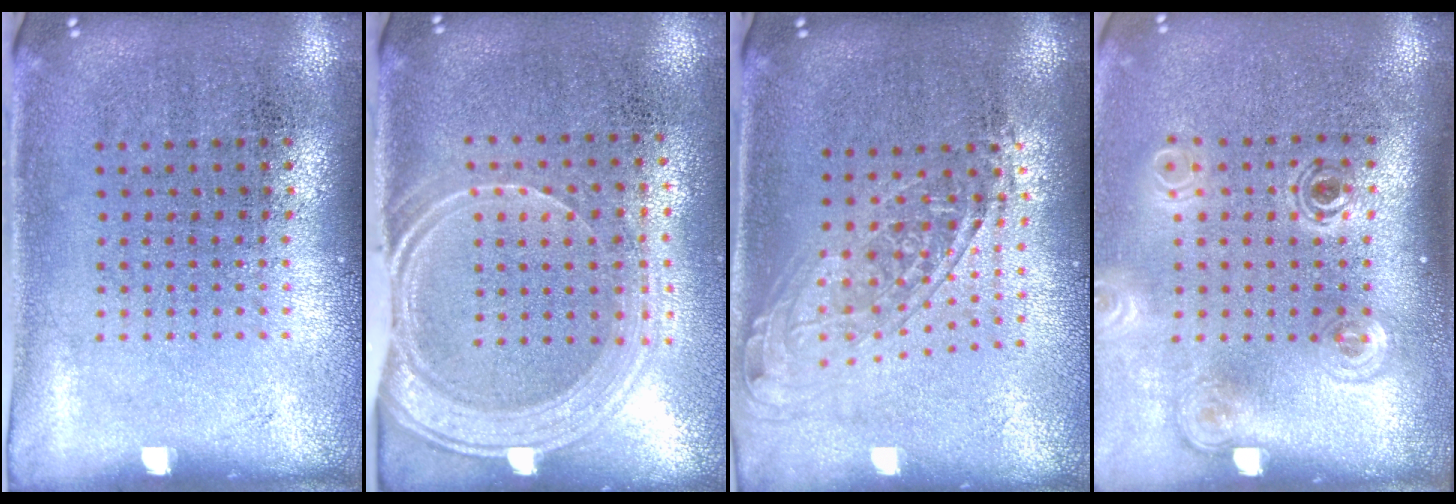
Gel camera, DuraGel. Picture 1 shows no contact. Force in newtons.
{"total": 1.9, "press": 1.7, "slide": 0.9}
{"total": 1.6, "press": 1.2, "slide": 1.0}
{"total": 1.9, "press": 1.3, "slide": 1.4}